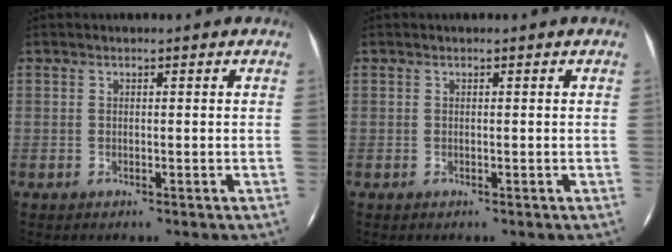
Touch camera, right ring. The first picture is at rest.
{"total": 0.0}